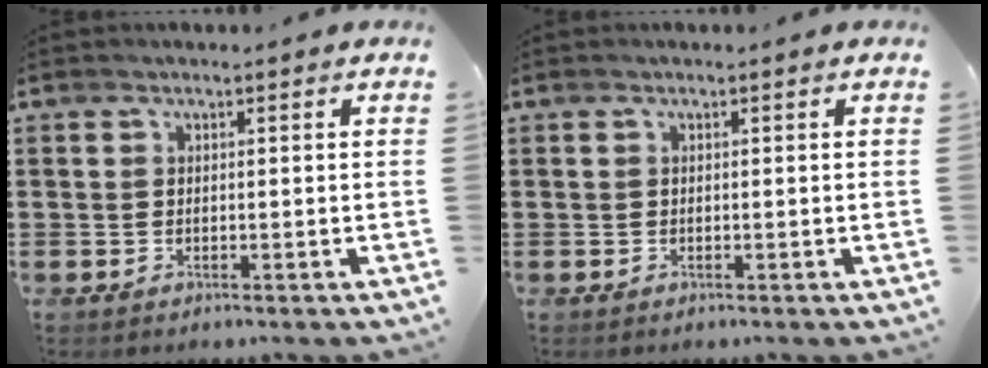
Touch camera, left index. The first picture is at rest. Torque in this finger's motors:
{"motor_torque": [0.00, 0.01, 0.00, 0.01]}